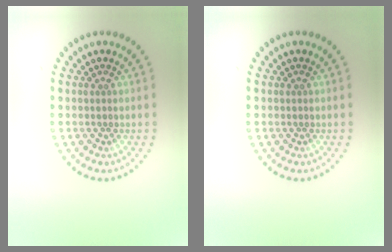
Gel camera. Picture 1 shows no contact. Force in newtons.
{"total": 0.0}